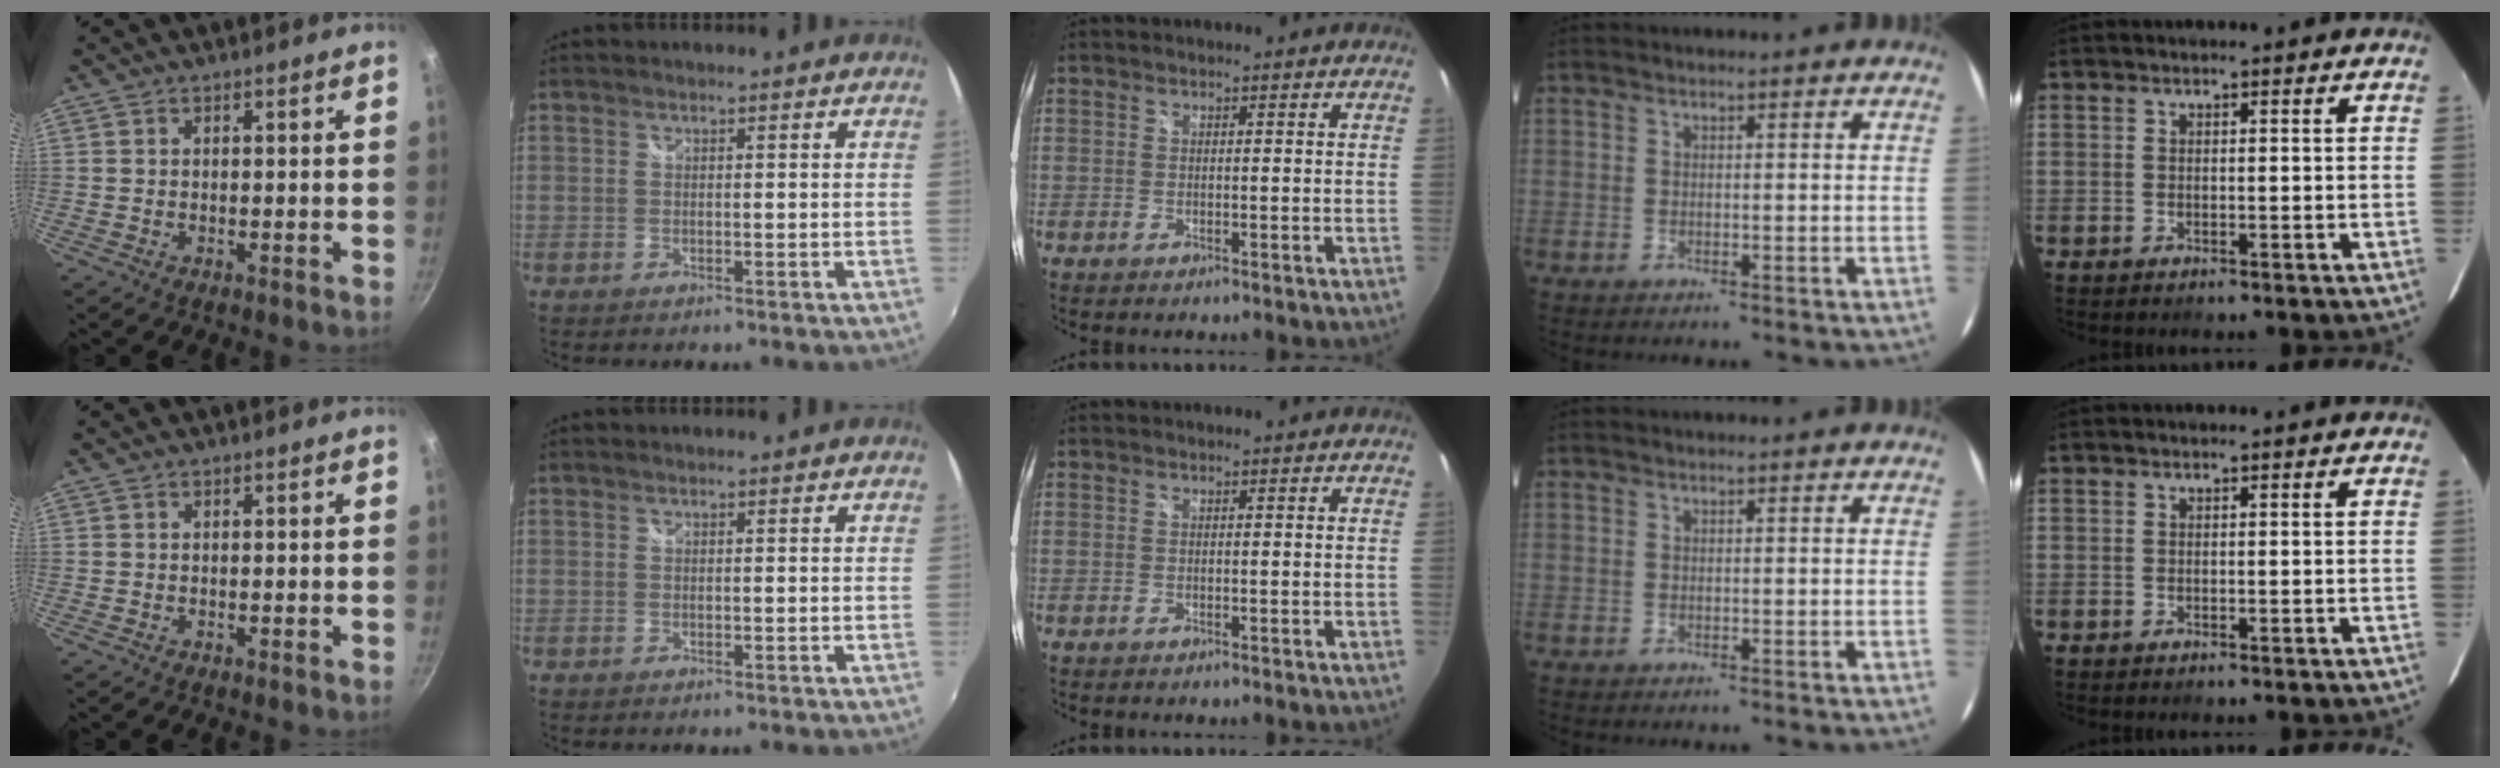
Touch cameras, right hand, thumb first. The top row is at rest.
{}